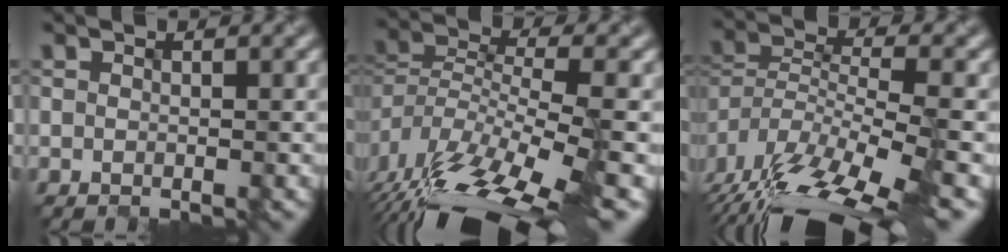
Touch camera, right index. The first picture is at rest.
{"total": 12.5, "force": [-8.7, 3.6, 8.3], "torque": [-0.159, 0.004, -0.137]}
{"total": 13.7, "force": [-10.7, 3.7, 7.6], "torque": [-0.128, 0.000, -0.163]}